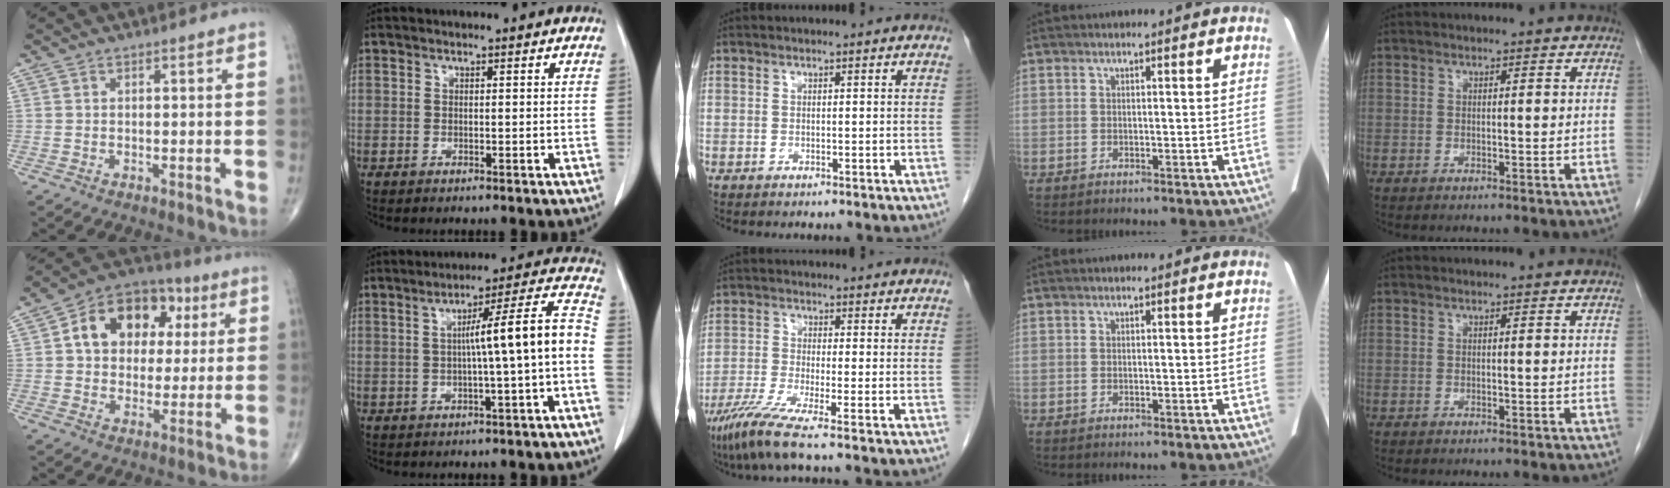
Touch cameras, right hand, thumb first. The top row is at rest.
{"thumb": {"total": 15.9, "force": [3.9, 11.8, 9.9], "torque": [-0.114, 0.015, 0.055]}, "index": {"total": 10.4, "force": [-1.4, -0.7, 10.3], "torque": [-0.144, 0.029, -0.021]}, "middle": {"total": 6.5, "force": [-4.6, -1.1, 4.5], "torque": [-0.092, -0.026, -0.094]}}